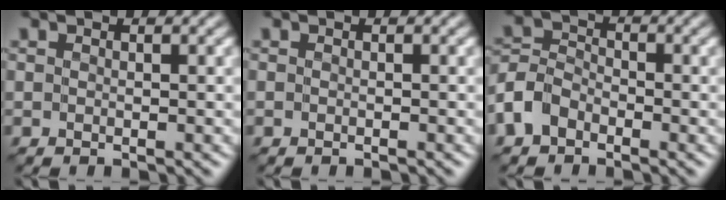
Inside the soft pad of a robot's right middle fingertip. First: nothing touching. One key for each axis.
{"total": 0.0}
{"total": 3.4, "fx": -1.9, "fy": 2.3, "fz": 1.5, "tx": -0.037, "ty": 0.007, "tz": -0.052}